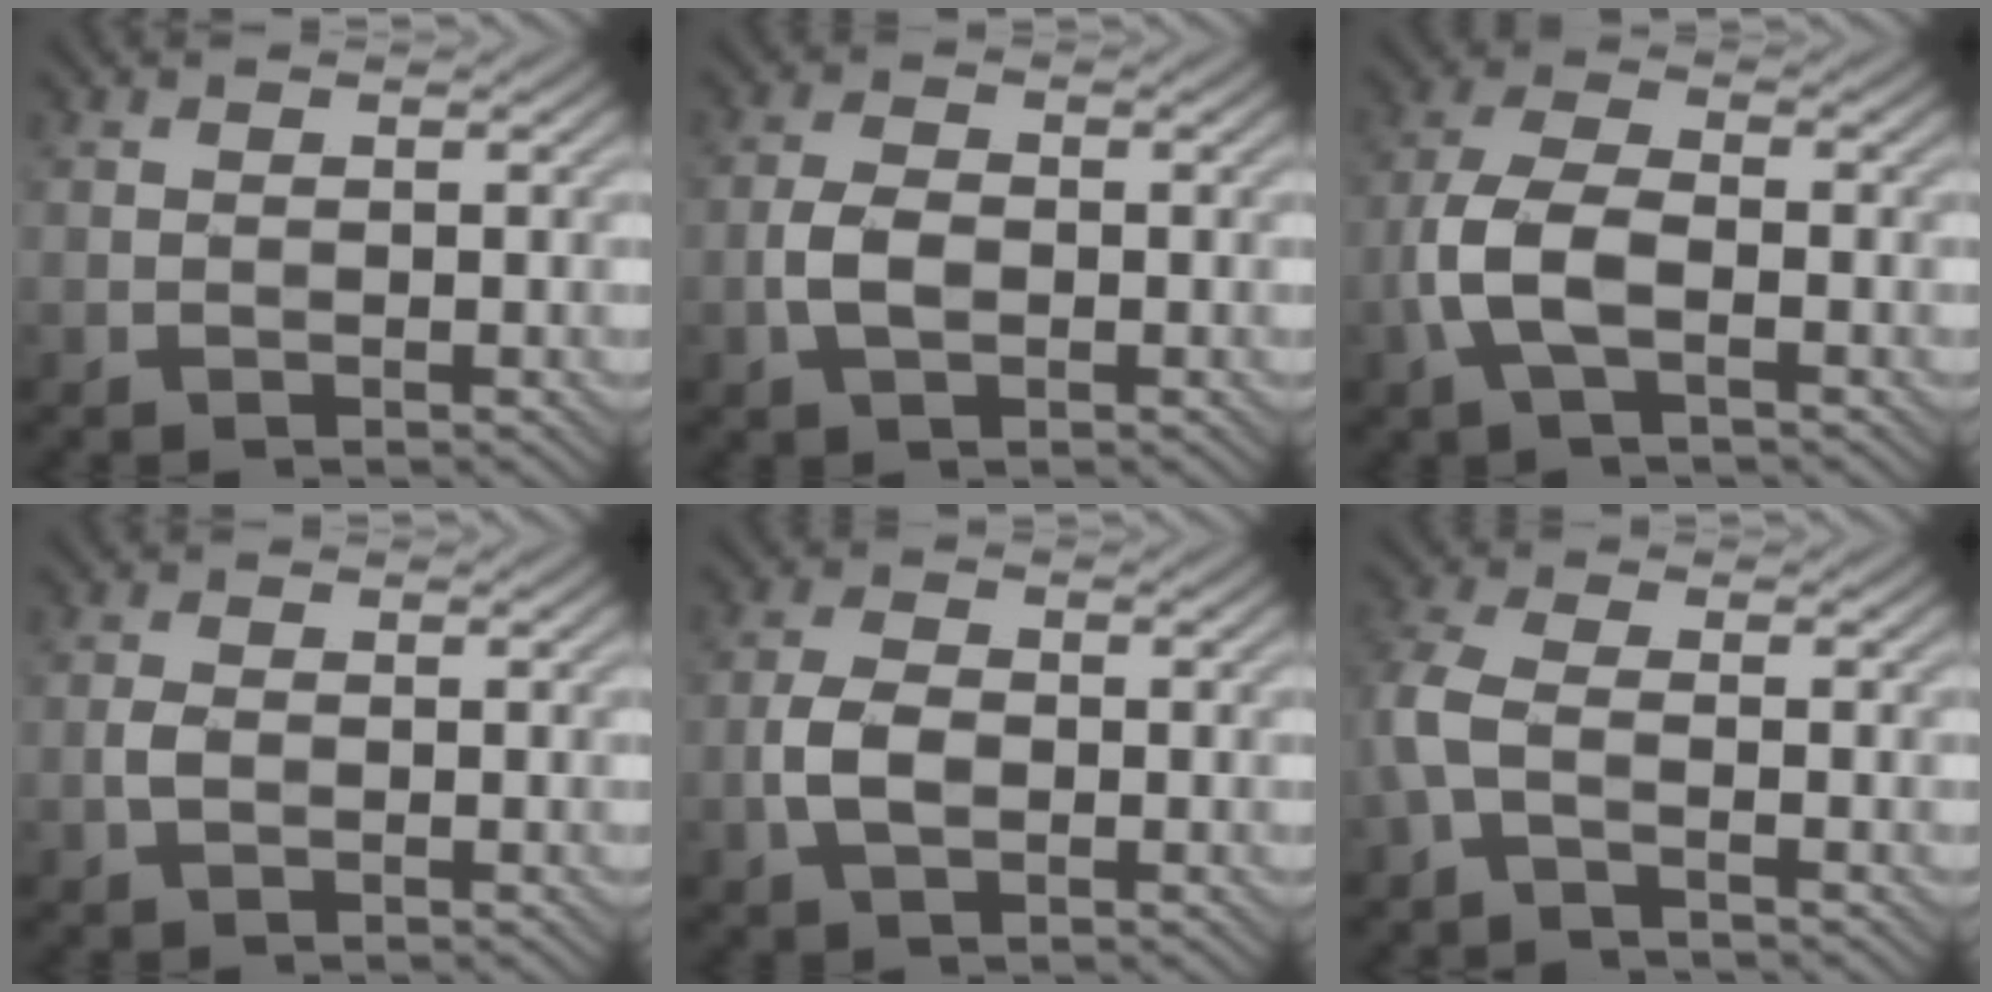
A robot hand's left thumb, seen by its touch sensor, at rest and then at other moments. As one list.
[{"total": 3.5, "force": [-0.9, 1.9, 2.8], "torque": [-0.062, 0.002, -0.020]}, {"total": 6.1, "force": [-2.1, 2.5, 5.2], "torque": [-0.124, 0.005, -0.049]}, {"total": 1.5, "force": [-0.4, 0.9, 1.1], "torque": [-0.029, 0.003, -0.011]}, {"total": 4.1, "force": [-1.0, 2.4, 3.2], "torque": [-0.075, 0.002, -0.023]}, {"total": 4.0, "force": [-1.5, 1.3, 3.5], "torque": [-0.094, 0.002, -0.045]}]